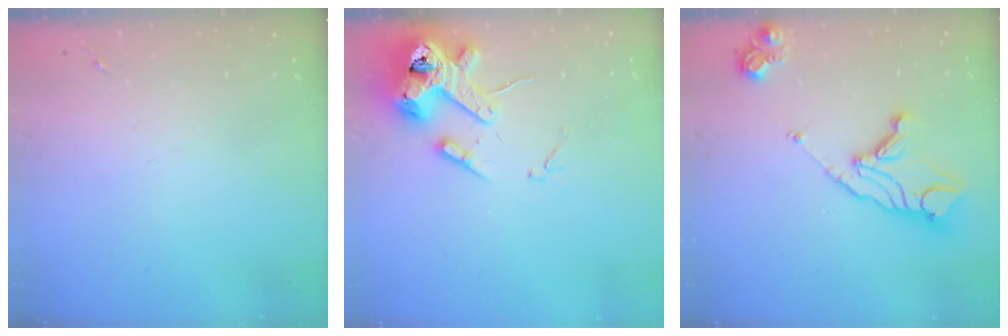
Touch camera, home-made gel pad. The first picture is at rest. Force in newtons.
{"total": 15.6, "press": 15.4, "slide": 2.3}
{"total": 15.4, "press": 15.3, "slide": 1.7}